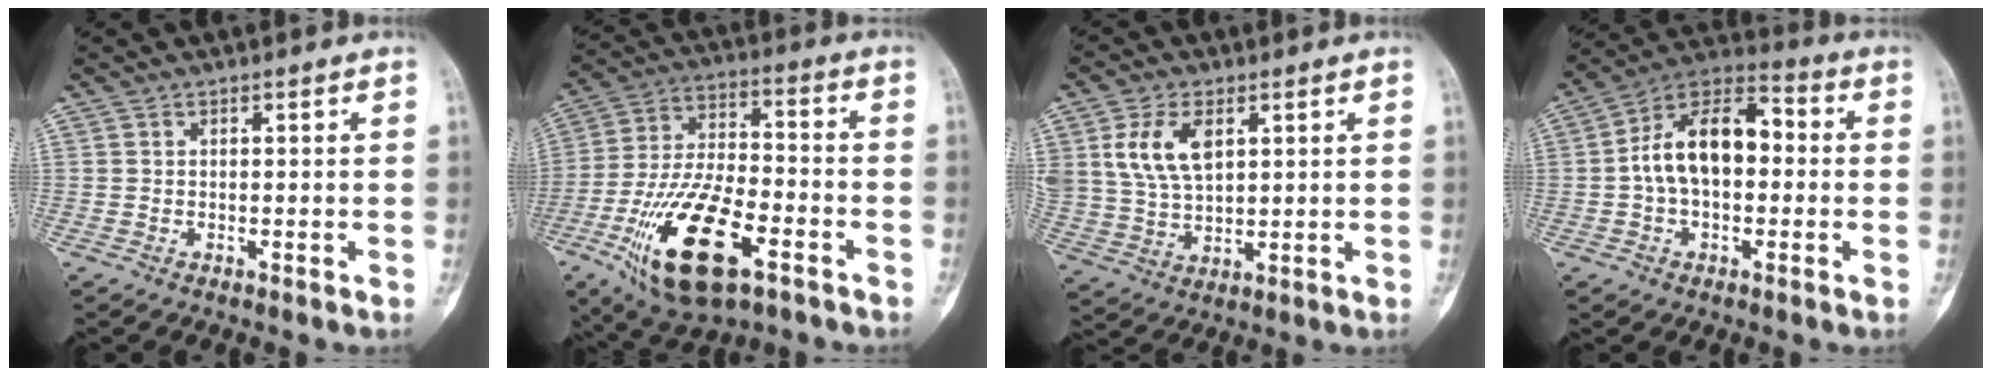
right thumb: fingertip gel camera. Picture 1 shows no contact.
{"total": 20.4, "force": [-9.0, 9.0, 16.0], "torque": [-0.298, 0.038, -0.153]}
{"total": 10.0, "force": [3.6, 5.8, 7.4], "torque": [-0.139, -0.008, 0.077]}
{"total": 14.5, "force": [0.1, 8.8, 11.6], "torque": [-0.182, 0.043, -0.012]}